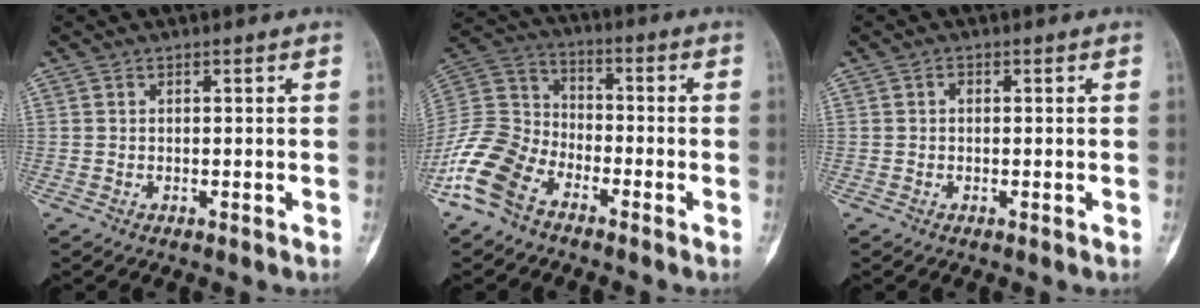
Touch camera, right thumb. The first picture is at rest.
{"total": 12.9, "force": [-8.0, 7.8, 6.5], "torque": [-0.132, 0.047, -0.172]}
{"total": 0.7, "force": [0.0, 0.5, 0.5], "torque": [-0.003, 0.002, -0.005]}